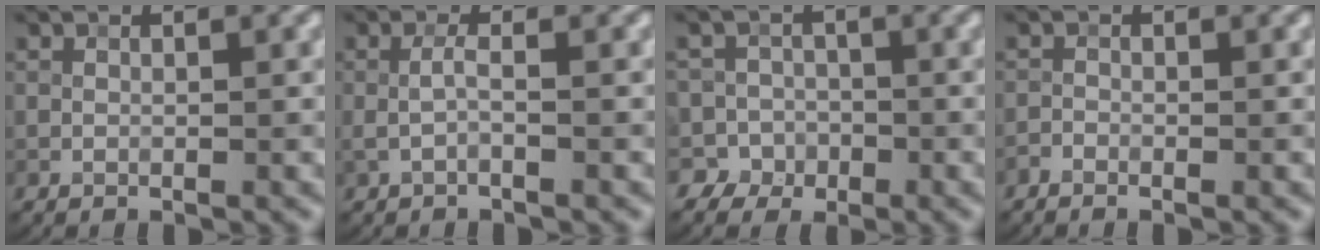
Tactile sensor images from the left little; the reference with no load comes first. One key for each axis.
{"total": 1.3, "fx": -0.3, "fy": 0.1, "fz": 1.2, "tx": -0.027, "ty": 0.001, "tz": -0.007}
{"total": 4.4, "fx": -2.3, "fy": 3.7, "fz": 0.3, "tx": 0.026, "ty": 0.003, "tz": -0.057}
{"total": 0.9, "fx": -0.8, "fy": 0.2, "fz": 0.4, "tx": -0.011, "ty": 0.002, "tz": -0.018}